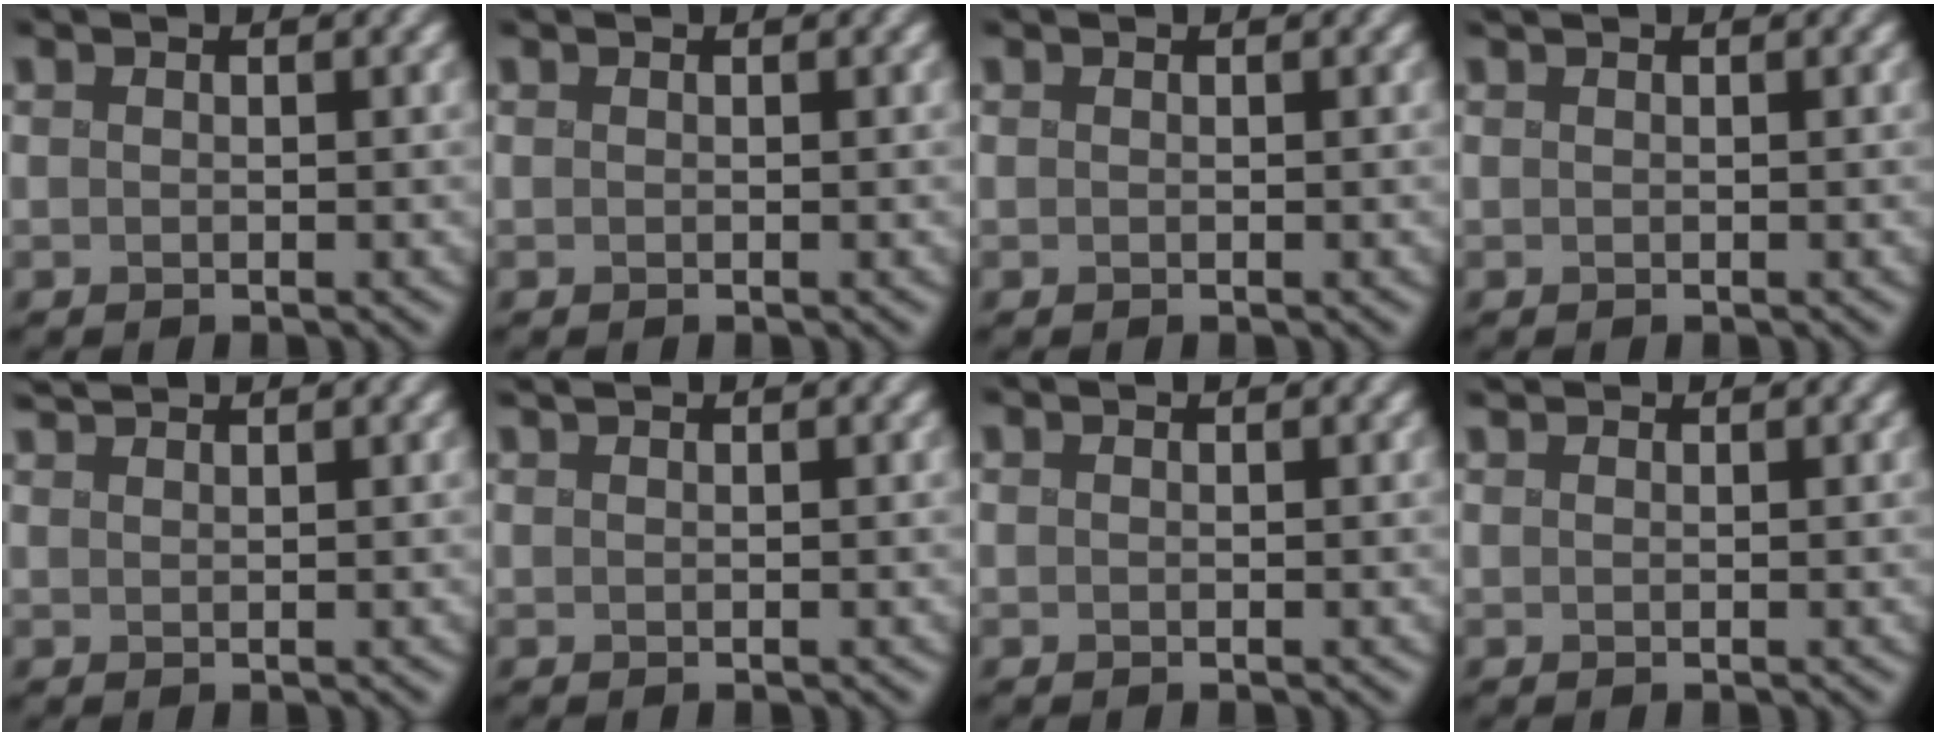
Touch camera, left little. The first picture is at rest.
{"total": 0.0}
{"total": 0.0}
{"total": 1.1, "force": [0.7, 0.5, 0.7], "torque": [0.002, 0.005, -0.004]}
{"total": 1.7, "force": [1.6, 0.2, 0.6], "torque": [-0.008, 0.011, 0.021]}
{"total": 1.5, "force": [1.1, 0.5, 0.8], "torque": [0.001, 0.010, 0.000]}
{"total": 0.0}
{"total": 1.3, "force": [1.1, 0.5, 0.5], "torque": [0.000, 0.006, 0.004]}